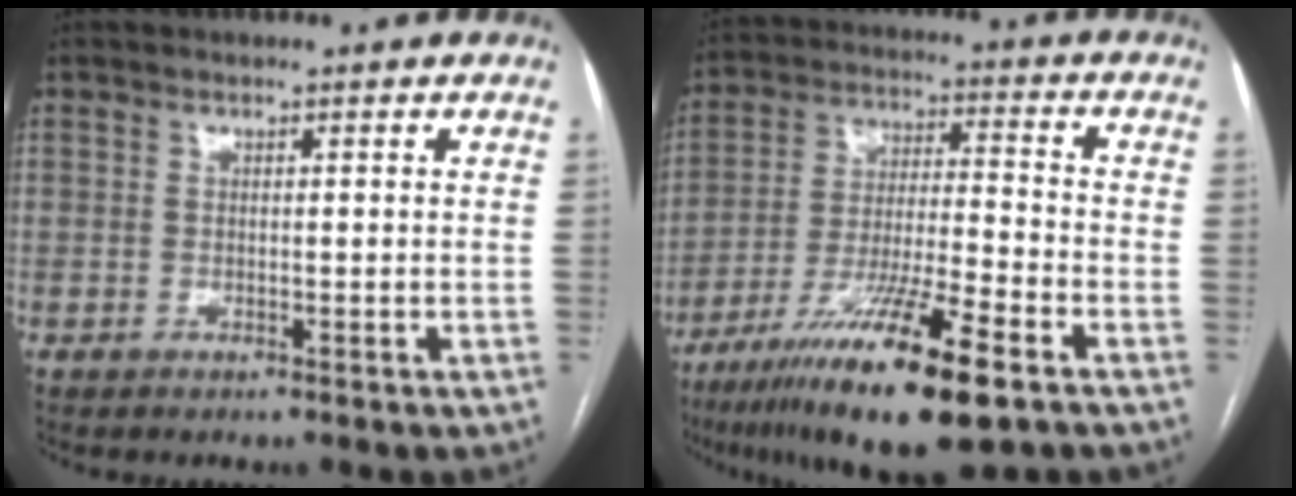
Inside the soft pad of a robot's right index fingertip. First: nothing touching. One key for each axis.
{"total": 17.6, "fx": -10.6, "fy": 1.5, "fz": 14.0, "tx": -0.249, "ty": -0.040, "tz": -0.185}